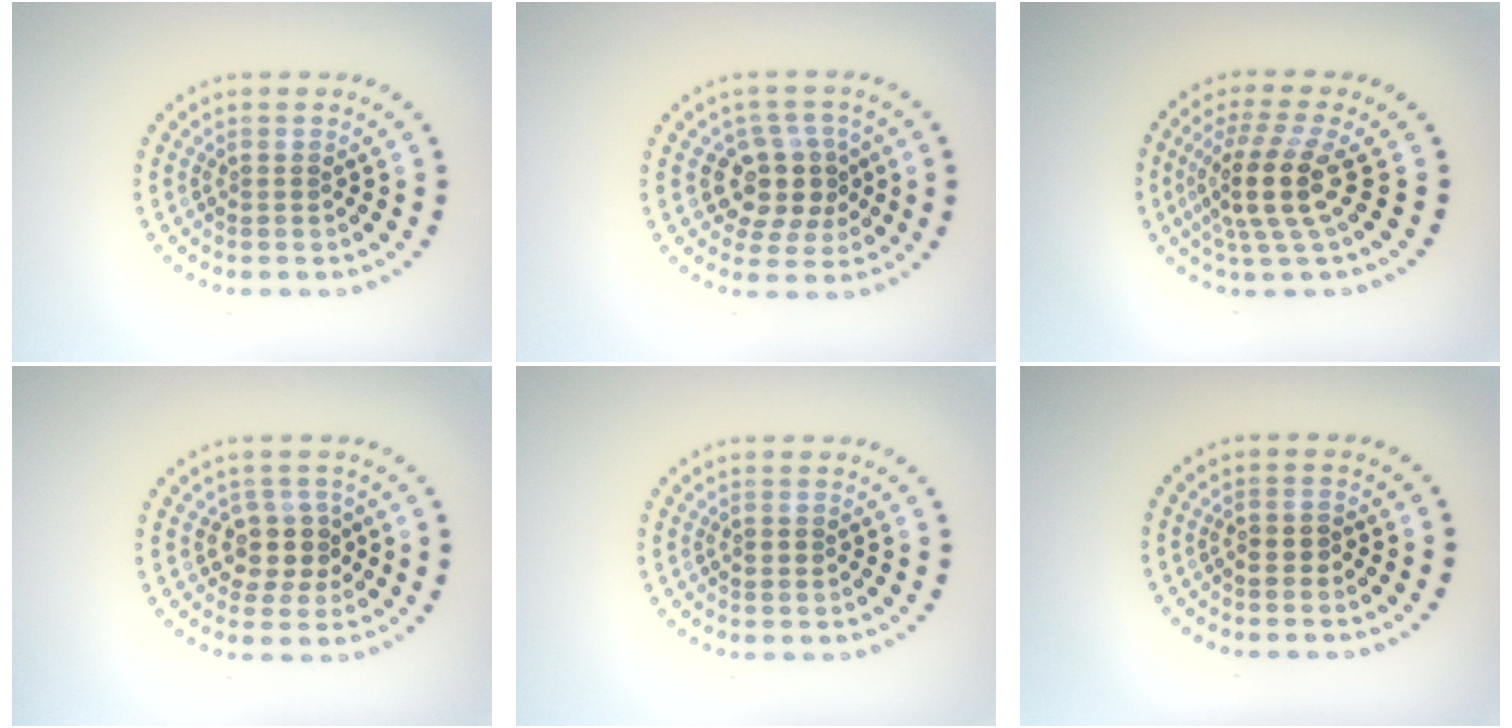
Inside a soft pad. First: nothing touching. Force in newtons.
{"total": 4.4, "press": 3.8, "slide": 2.2}
{"total": 4.5, "press": 3.4, "slide": 2.9}
{"total": 2.9, "press": 2.6, "slide": 1.4}
{"total": 0.9, "press": 0.9, "slide": 0.1}
{"total": 0.8, "press": 0.6, "slide": 0.5}